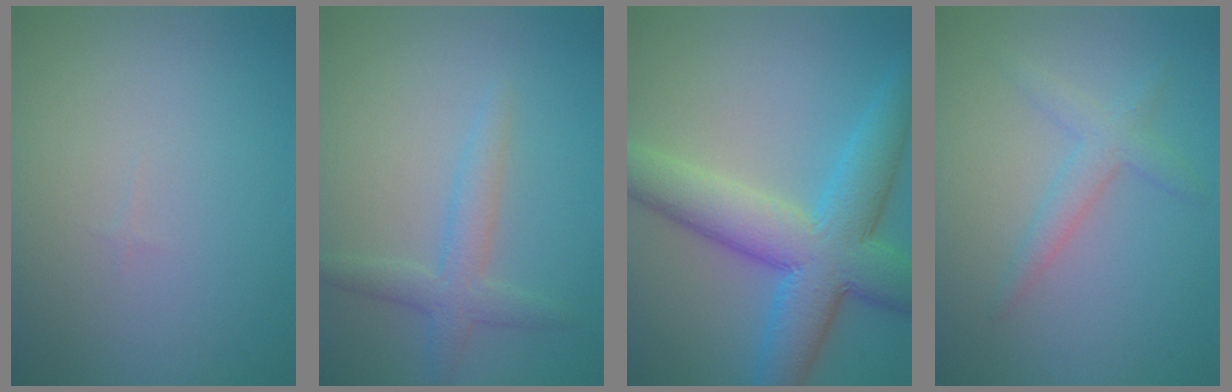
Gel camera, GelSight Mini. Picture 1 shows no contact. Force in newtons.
{"total": 2.7, "press": 2.7, "slide": 0.1}
{"total": 9.5, "press": 9.5, "slide": 0.2}
{"total": 2.3, "press": 2.3, "slide": 0.1}